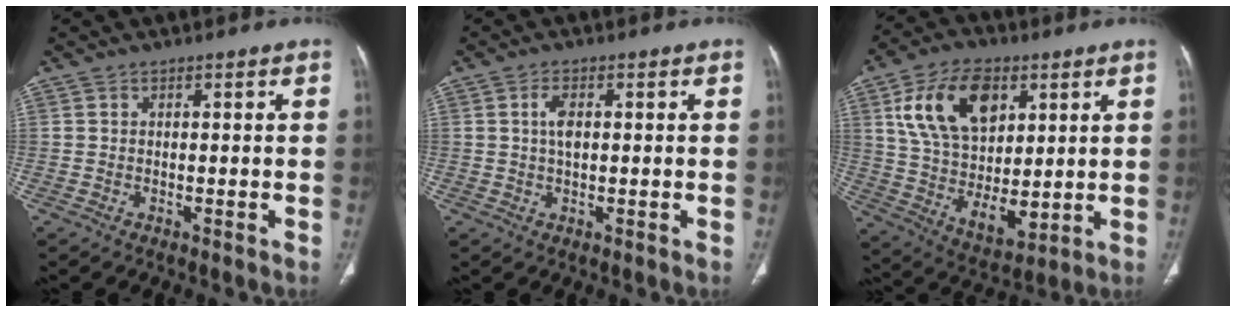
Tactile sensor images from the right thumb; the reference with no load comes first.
{"total": 2.9, "force": [0.5, 1.5, 2.4], "torque": [-0.044, 0.004, 0.008]}
{"total": 19.7, "force": [6.9, 12.0, 13.9], "torque": [-0.214, -0.029, 0.134]}